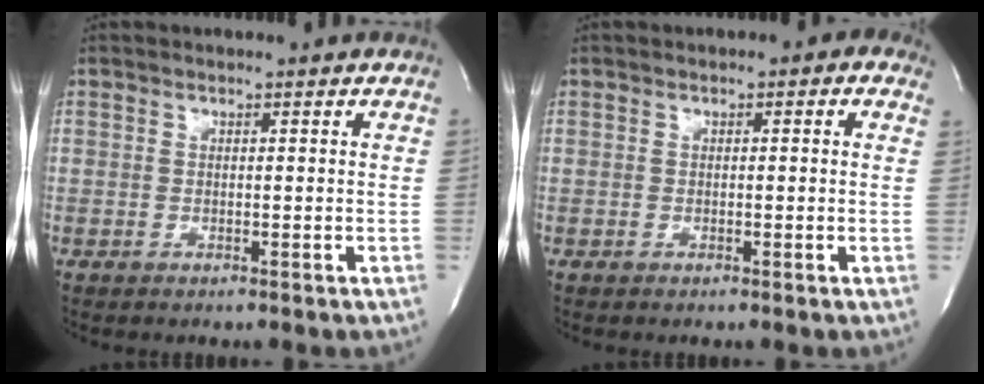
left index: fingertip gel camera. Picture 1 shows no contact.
{"total": 1.7, "force": [0.3, 0.9, 1.4], "torque": [-0.012, 0.010, -0.005]}